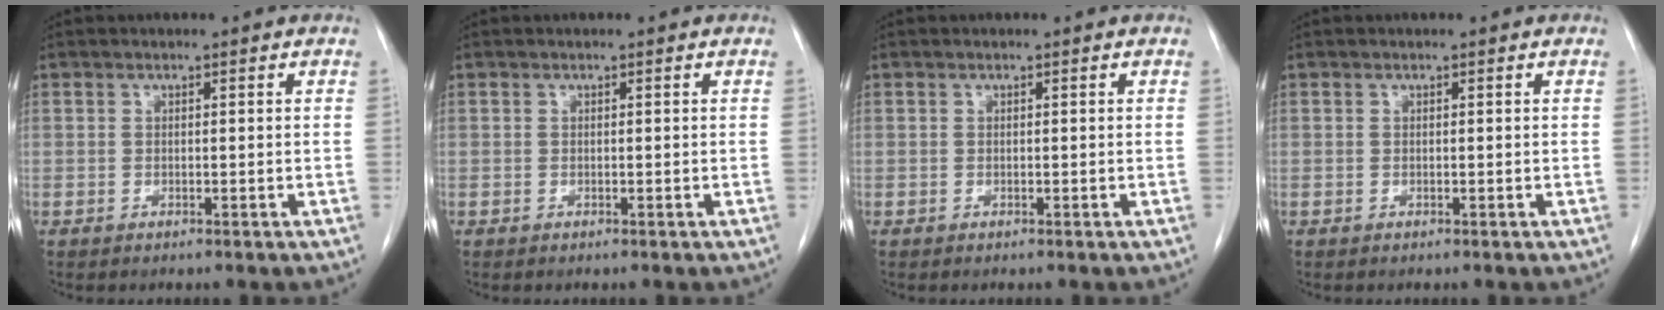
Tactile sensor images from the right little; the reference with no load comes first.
{"total": 0.0}
{"total": 0.0}
{"total": 0.0}